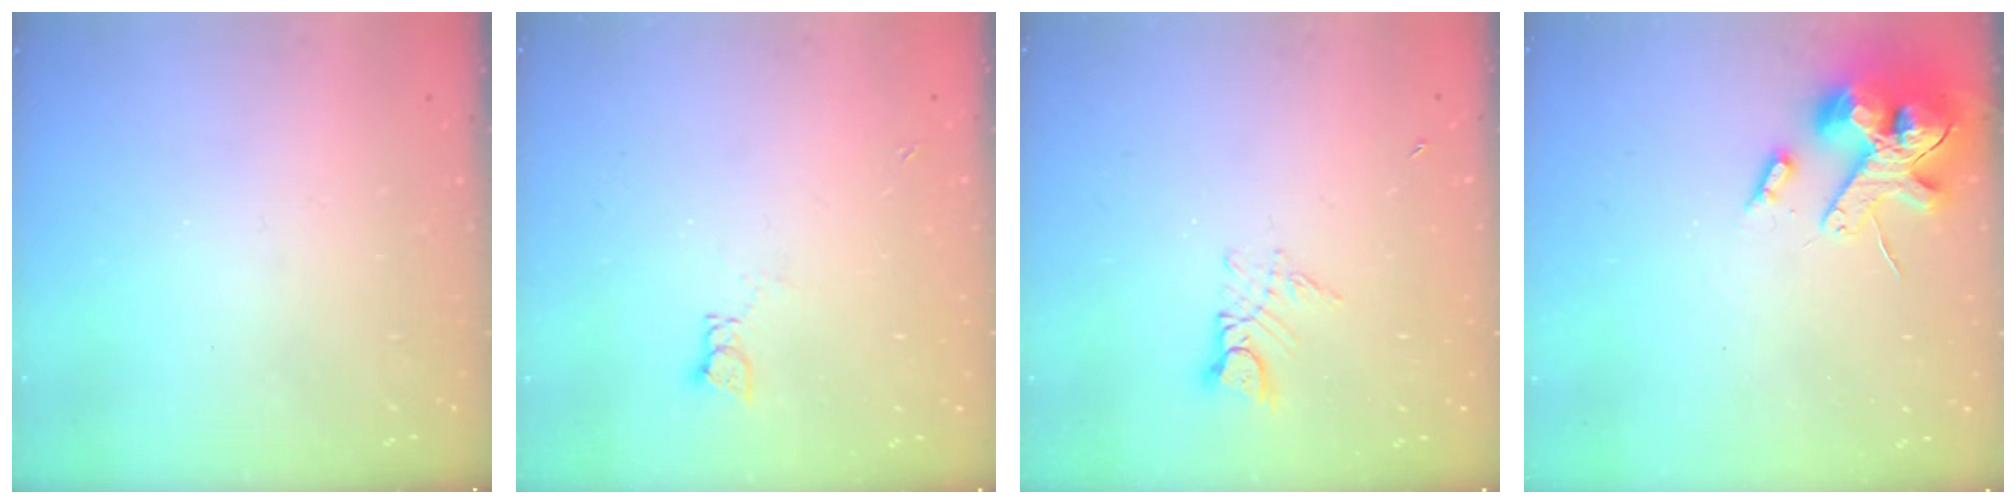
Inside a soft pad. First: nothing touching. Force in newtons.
{"total": 2.0, "press": 2.0, "slide": 0.2}
{"total": 5.4, "press": 5.4, "slide": 0.5}
{"total": 13.1, "press": 13.0, "slide": 1.9}